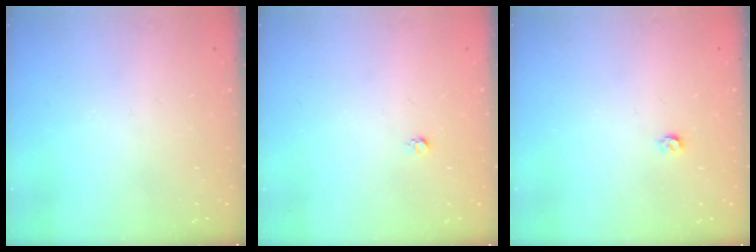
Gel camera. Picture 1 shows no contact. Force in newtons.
{"total": 2.7, "press": 2.7, "slide": 0.3}
{"total": 3.0, "press": 3.0, "slide": 0.5}